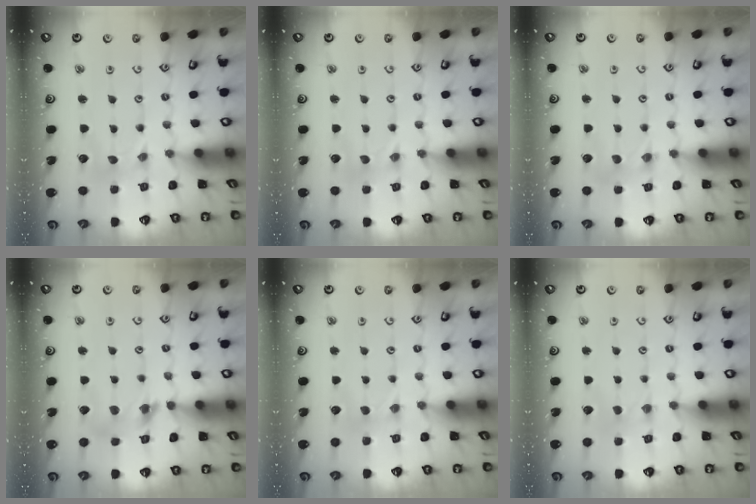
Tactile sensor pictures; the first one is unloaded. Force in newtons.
{"total": 0.0}
{"total": 1.5, "press": 1.5, "slide": 0.1}
{"total": 7.3, "press": 7.3, "slide": 0.7}
{"total": 0.9, "press": 0.9, "slide": 0.2}
{"total": 0.0}